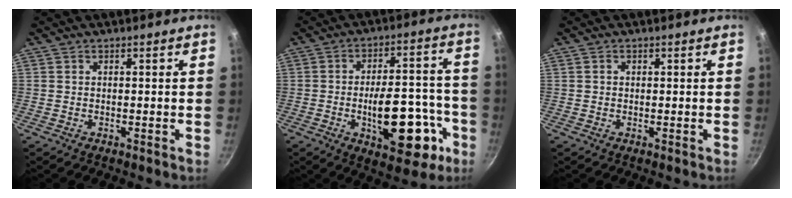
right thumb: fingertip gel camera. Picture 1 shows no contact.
{"total": 17.9, "force": [-6.2, 8.4, 14.6], "torque": [-0.169, 0.041, -0.076]}
{"total": 0.8, "force": [0.2, 0.7, 0.3], "torque": [-0.003, 0.004, 0.002]}